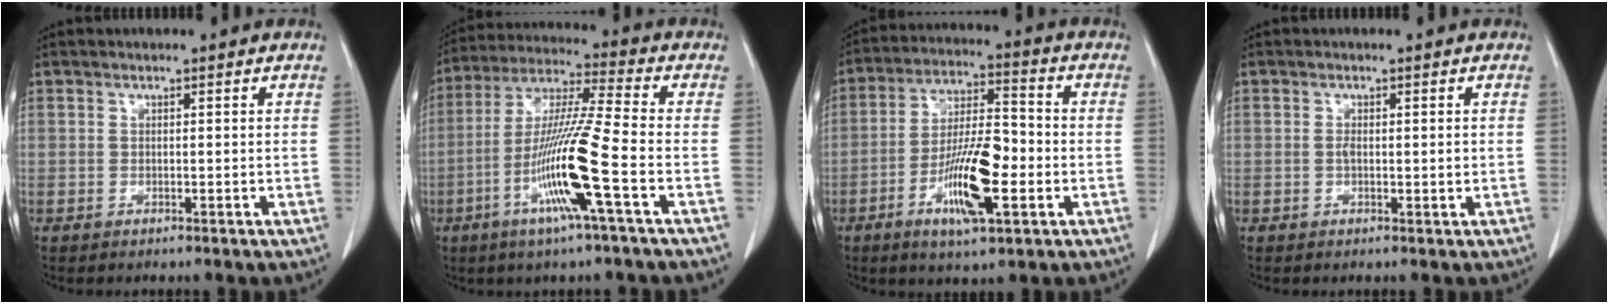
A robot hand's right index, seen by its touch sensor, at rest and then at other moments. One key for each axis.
{"total": 14.6, "fx": -5.2, "fy": -1.1, "fz": 13.6, "tx": -0.279, "ty": -0.014, "tz": -0.105}
{"total": 12.6, "fx": -4.3, "fy": 2.7, "fz": 11.5, "tx": -0.222, "ty": -0.005, "tz": -0.073}
{"total": 1.4, "fx": -0.2, "fy": 0.4, "fz": 1.3, "tx": -0.032, "ty": -0.001, "tz": -0.001}